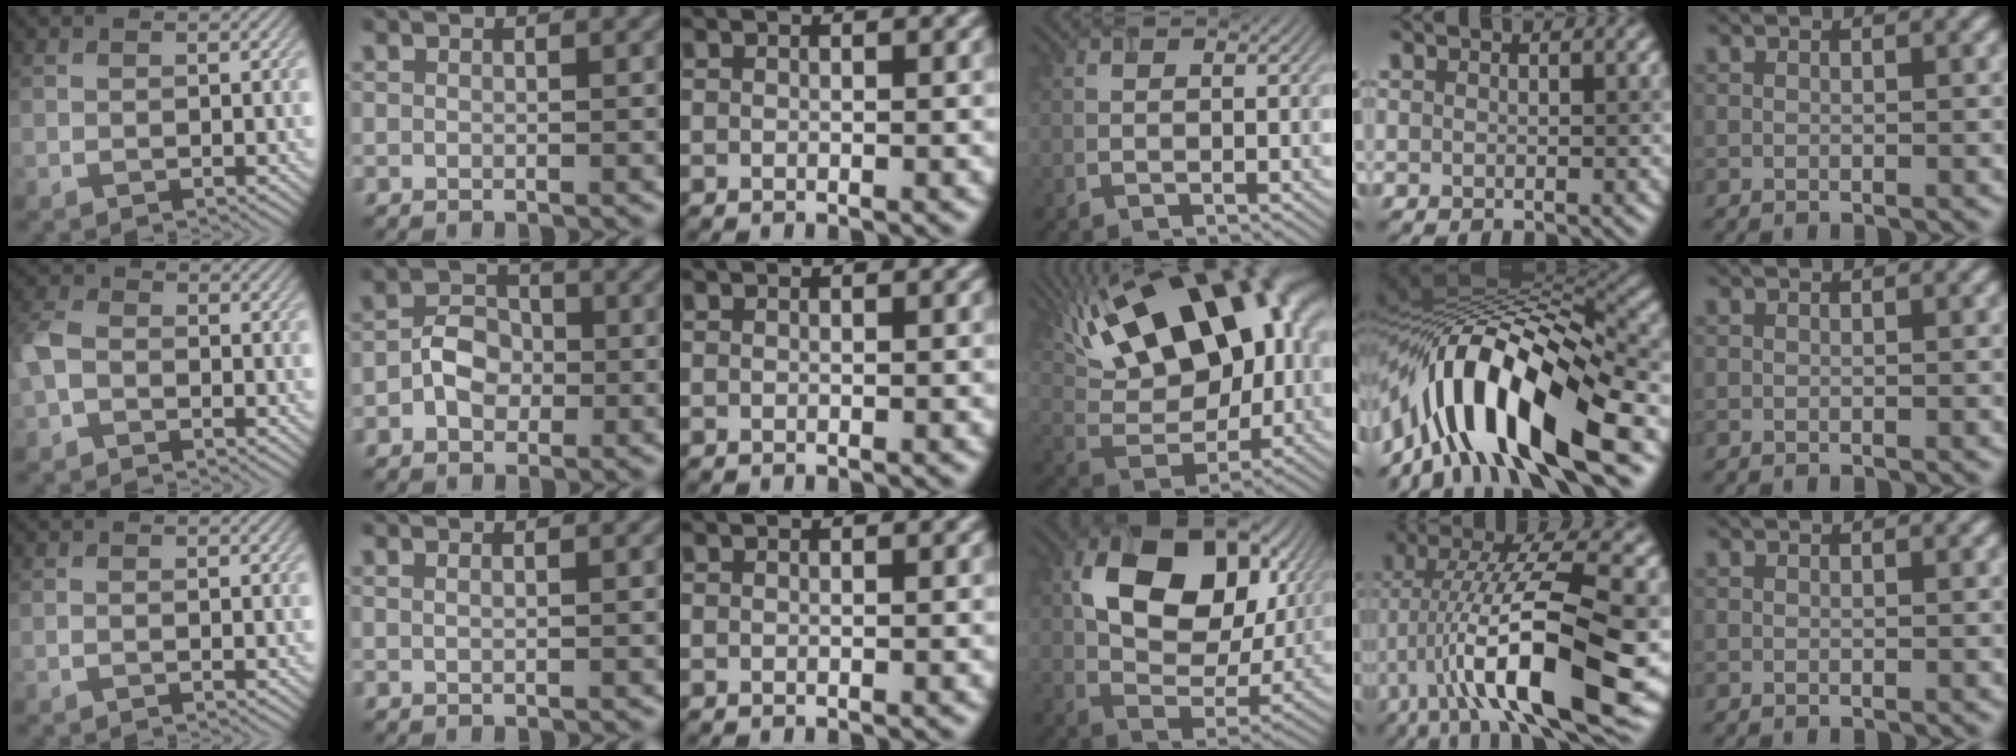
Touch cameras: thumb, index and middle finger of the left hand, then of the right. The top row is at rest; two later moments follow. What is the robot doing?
{"motion": "extract", "object": "airpods case & airpods"}